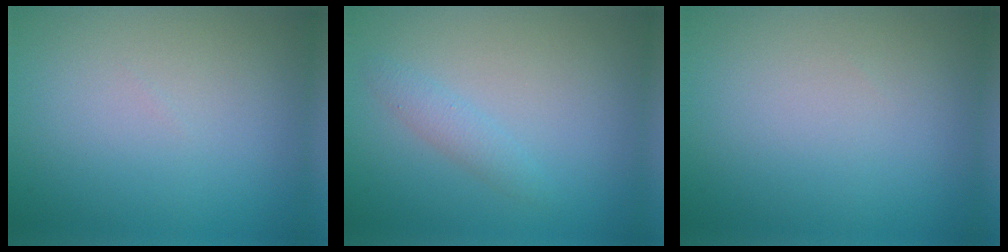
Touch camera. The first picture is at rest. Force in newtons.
{"total": 1.4, "press": 1.4, "slide": 0.0}
{"total": 0.0}